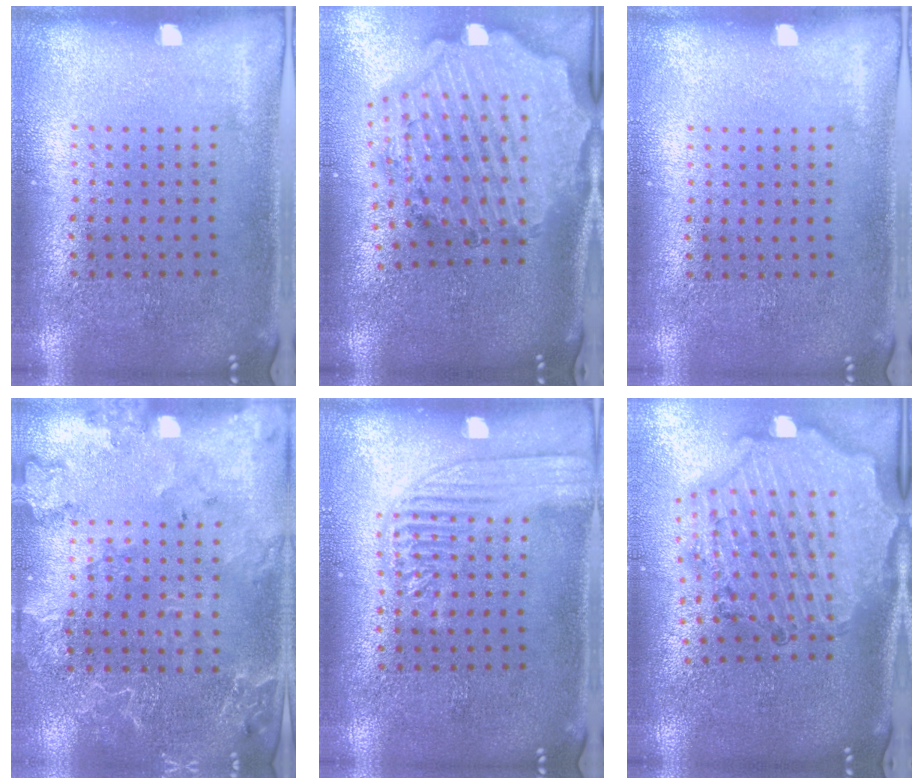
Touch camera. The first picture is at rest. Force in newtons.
{"total": 4.1, "press": 3.3, "slide": 2.4}
{"total": 0.0}
{"total": 2.2, "press": 2.1, "slide": 0.5}
{"total": 2.4, "press": 2.4, "slide": 0.3}
{"total": 2.9, "press": 2.6, "slide": 1.2}